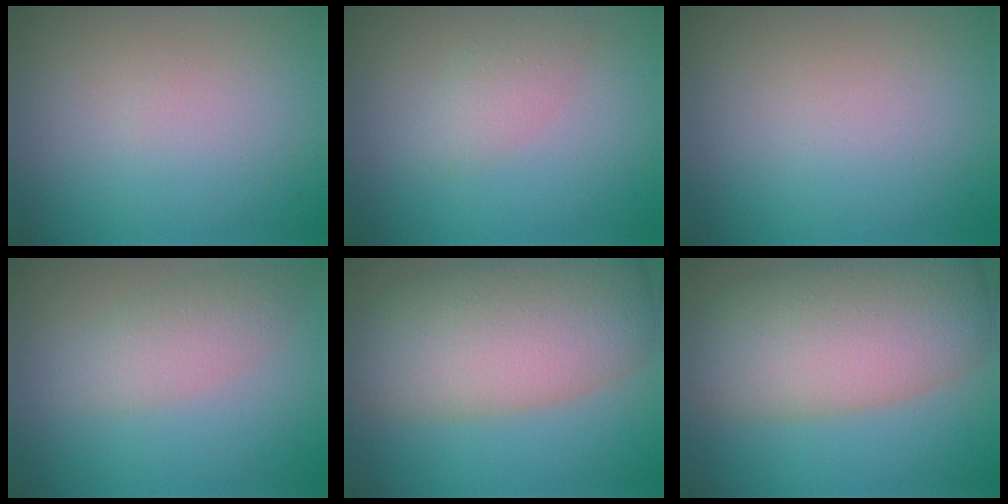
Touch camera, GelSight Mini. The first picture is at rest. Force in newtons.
{"total": 2.0, "press": 2.0, "slide": 0.1}
{"total": 0.0}
{"total": 2.8, "press": 2.8, "slide": 0.0}
{"total": 10.3, "press": 10.3, "slide": 0.3}
{"total": 10.3, "press": 10.3, "slide": 0.3}